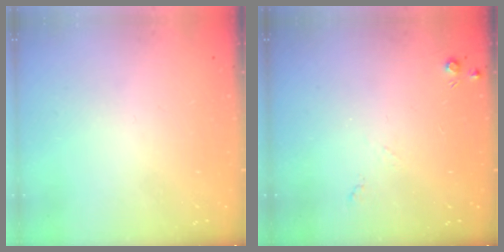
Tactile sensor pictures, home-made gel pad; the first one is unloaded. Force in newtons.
{"total": 3.9, "press": 3.9, "slide": 0.6}